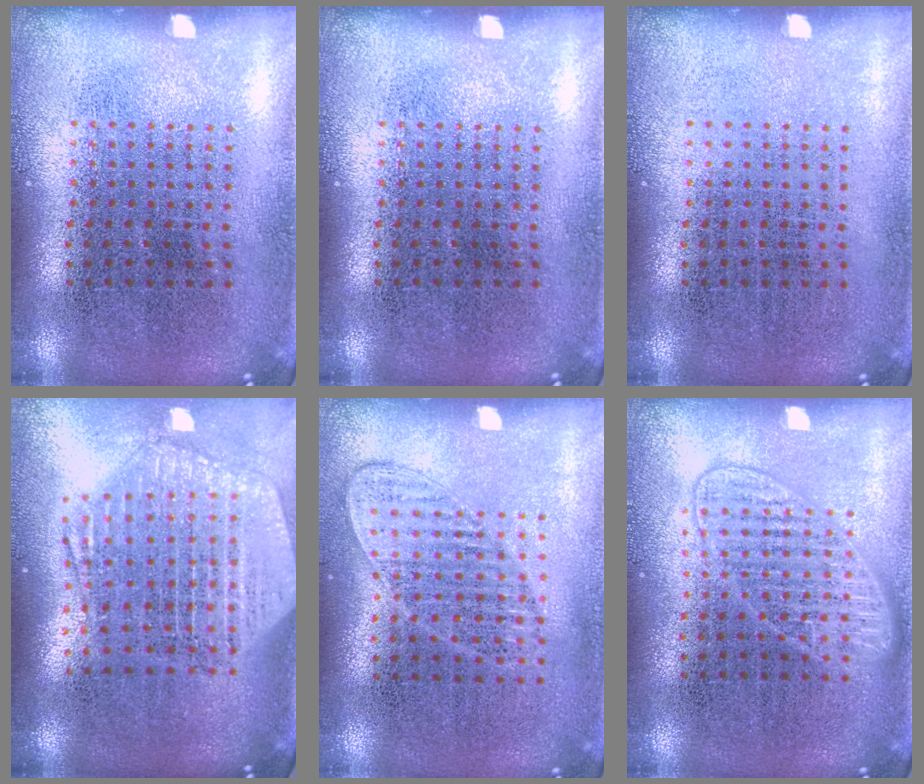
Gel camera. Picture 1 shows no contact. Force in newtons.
{"total": 0.0}
{"total": 0.0}
{"total": 2.4, "press": 2.1, "slide": 1.2}
{"total": 1.0, "press": 1.0, "slide": 0.3}
{"total": 2.5, "press": 2.4, "slide": 0.4}